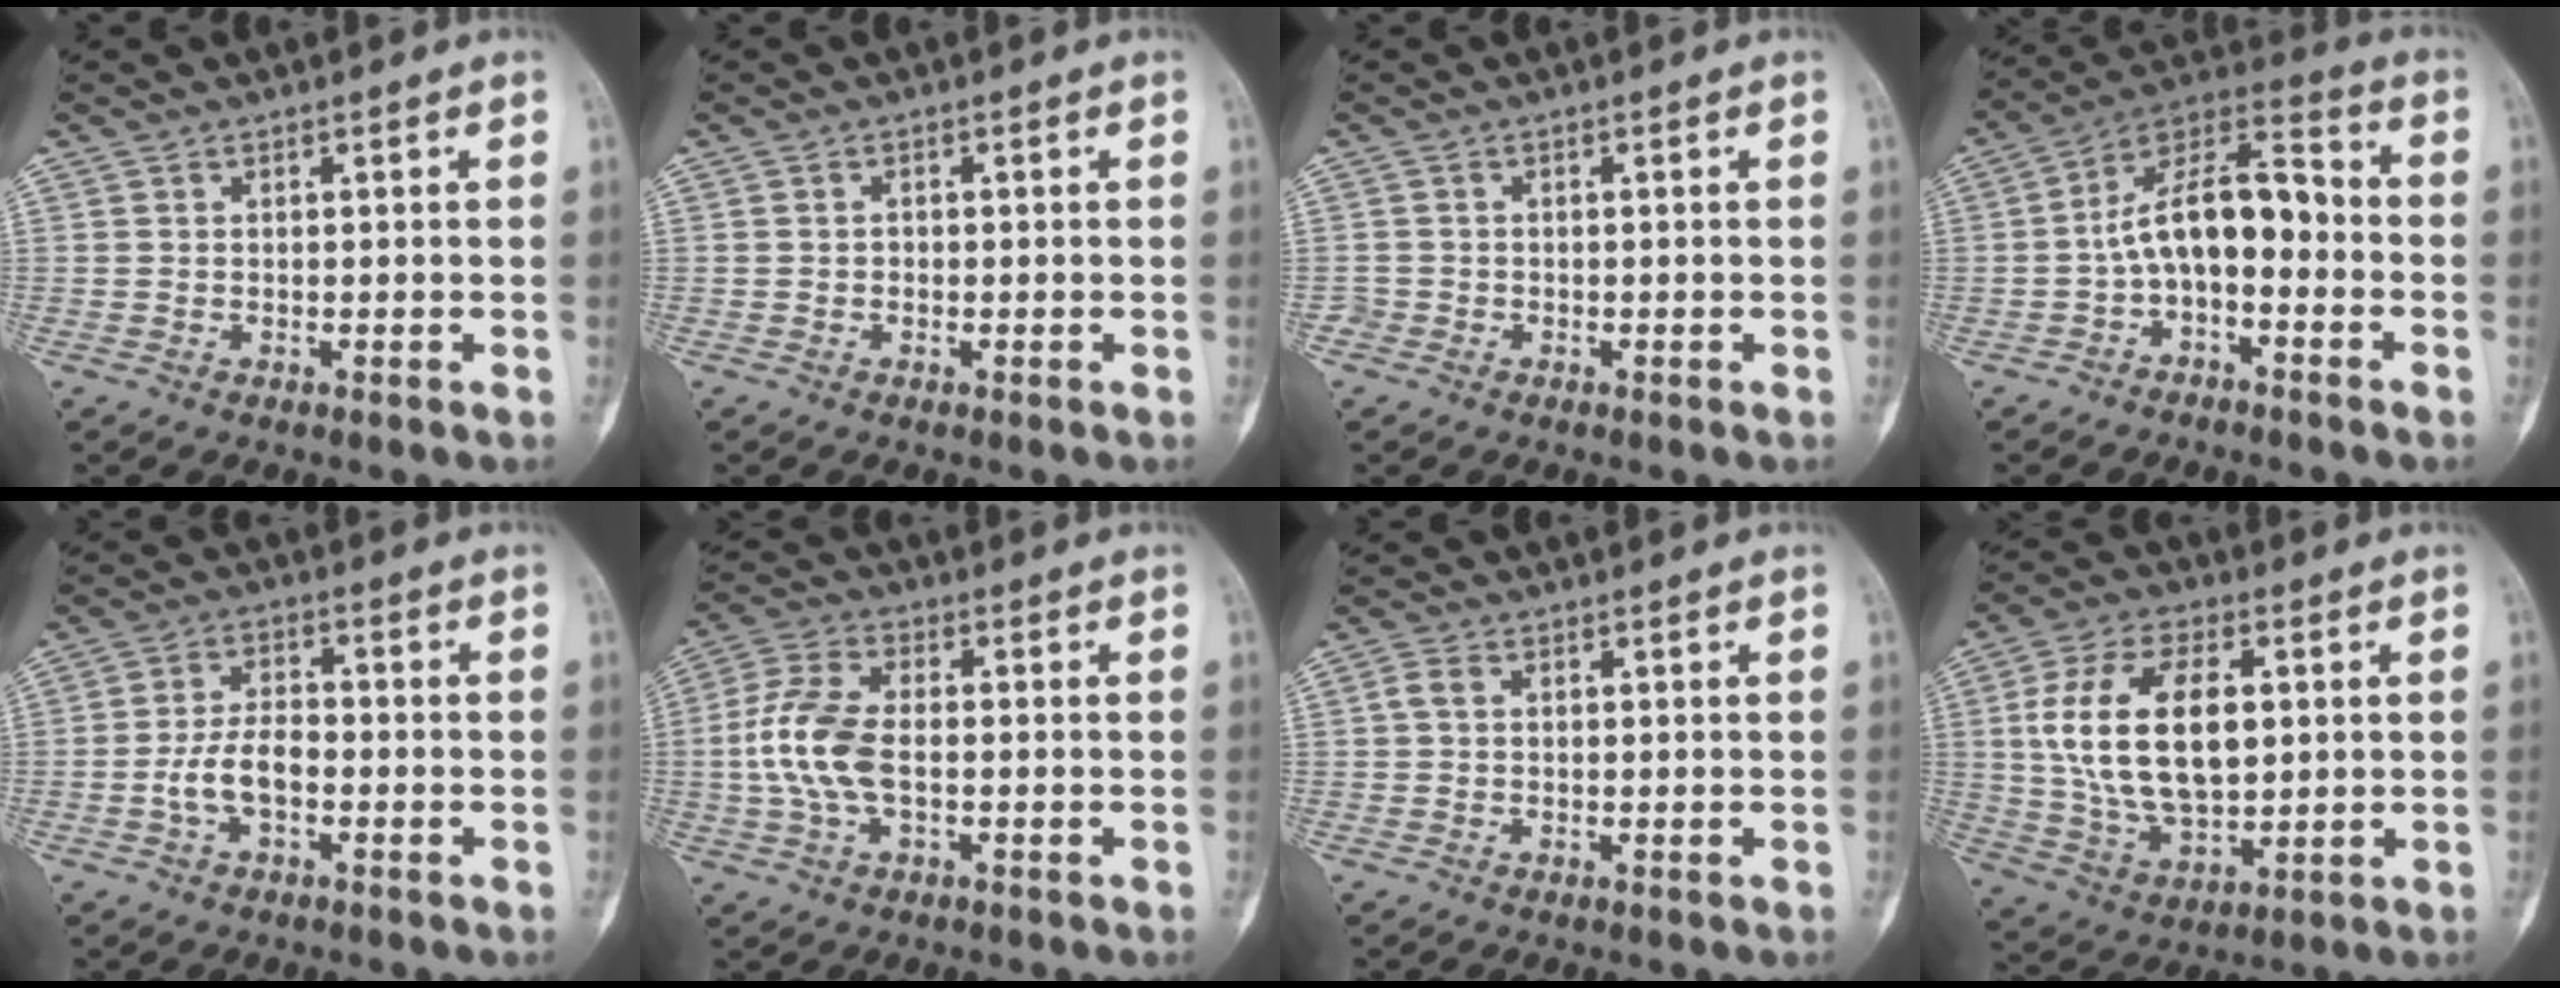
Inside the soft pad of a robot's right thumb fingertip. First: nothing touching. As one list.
[{"total": 0.7, "force": [-0.1, 0.6, 0.4], "torque": [-0.001, 0.002, -0.005]}, {"total": 1.2, "force": [-0.7, 1.0, 0.3], "torque": [0.000, 0.005, -0.015]}, {"total": 12.2, "force": [-2.5, 6.5, 10.0], "torque": [-0.160, 0.067, -0.053]}, {"total": 6.2, "force": [-1.9, 3.4, 4.8], "torque": [-0.094, 0.024, -0.038]}, {"total": 10.2, "force": [-0.9, 5.4, 8.6], "torque": [-0.194, 0.017, -0.022]}, {"total": 1.8, "force": [0.3, 1.3, 1.1], "torque": [-0.025, 0.005, 0.005]}, {"total": 18.7, "force": [2.8, 10.4, 15.2], "torque": [-0.268, -0.004, 0.056]}]